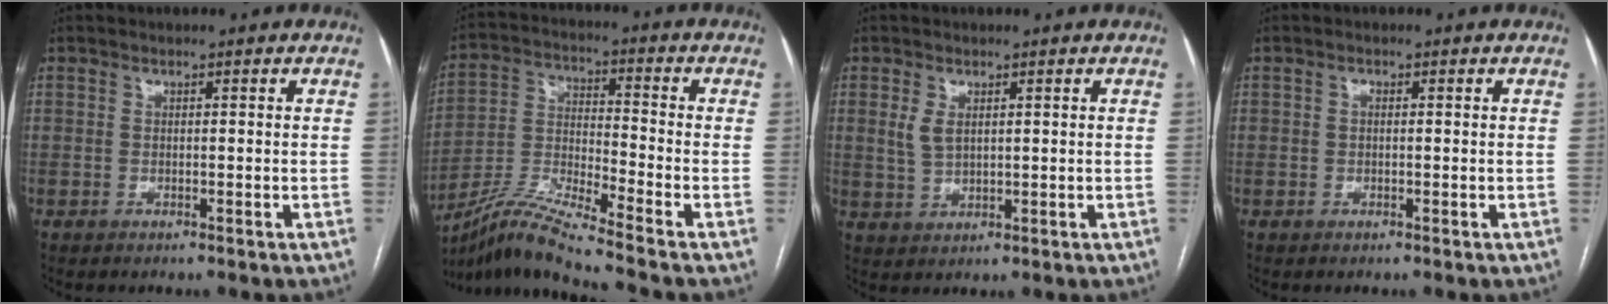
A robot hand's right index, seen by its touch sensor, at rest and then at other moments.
{"total": 11.1, "force": [-9.7, -2.1, 5.0], "torque": [-0.107, -0.011, -0.185]}
{"total": 3.1, "force": [1.0, 1.8, 2.3], "torque": [-0.051, 0.003, 0.027]}
{"total": 0.6, "force": [0.0, 0.4, 0.4], "torque": [-0.007, 0.003, -0.003]}